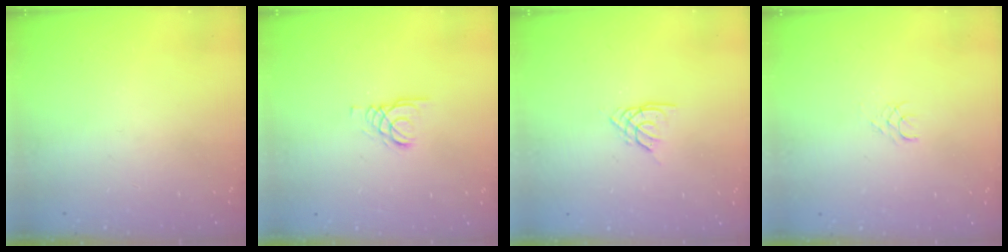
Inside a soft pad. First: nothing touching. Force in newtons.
{"total": 1.4, "press": 1.4, "slide": 0.2}
{"total": 2.6, "press": 2.6, "slide": 0.5}
{"total": 2.5, "press": 2.5, "slide": 0.2}